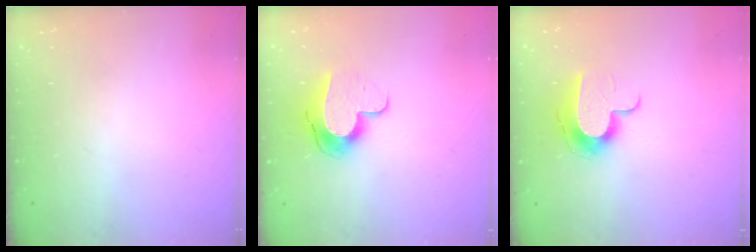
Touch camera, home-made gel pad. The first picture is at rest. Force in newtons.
{"total": 11.2, "press": 11.2, "slide": 1.1}
{"total": 10.3, "press": 10.3, "slide": 0.3}